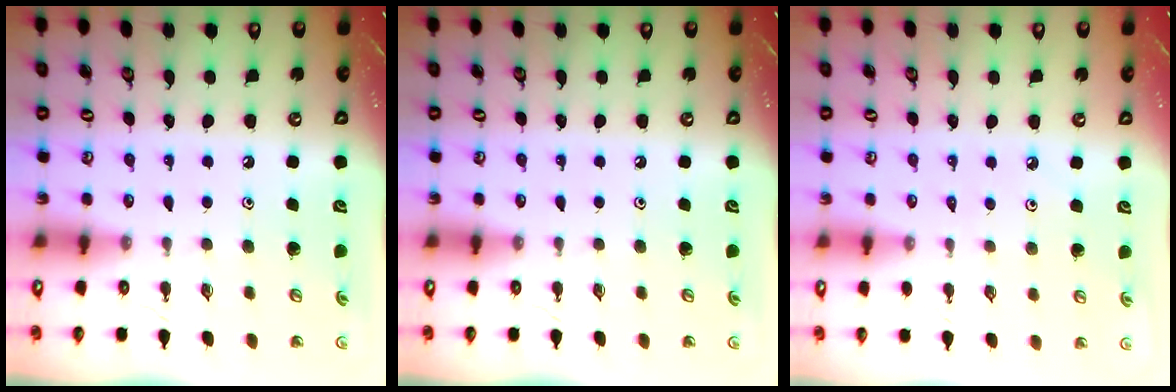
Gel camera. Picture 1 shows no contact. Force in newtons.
{"total": 0.0}
{"total": 2.0, "press": 2.0, "slide": 0.5}